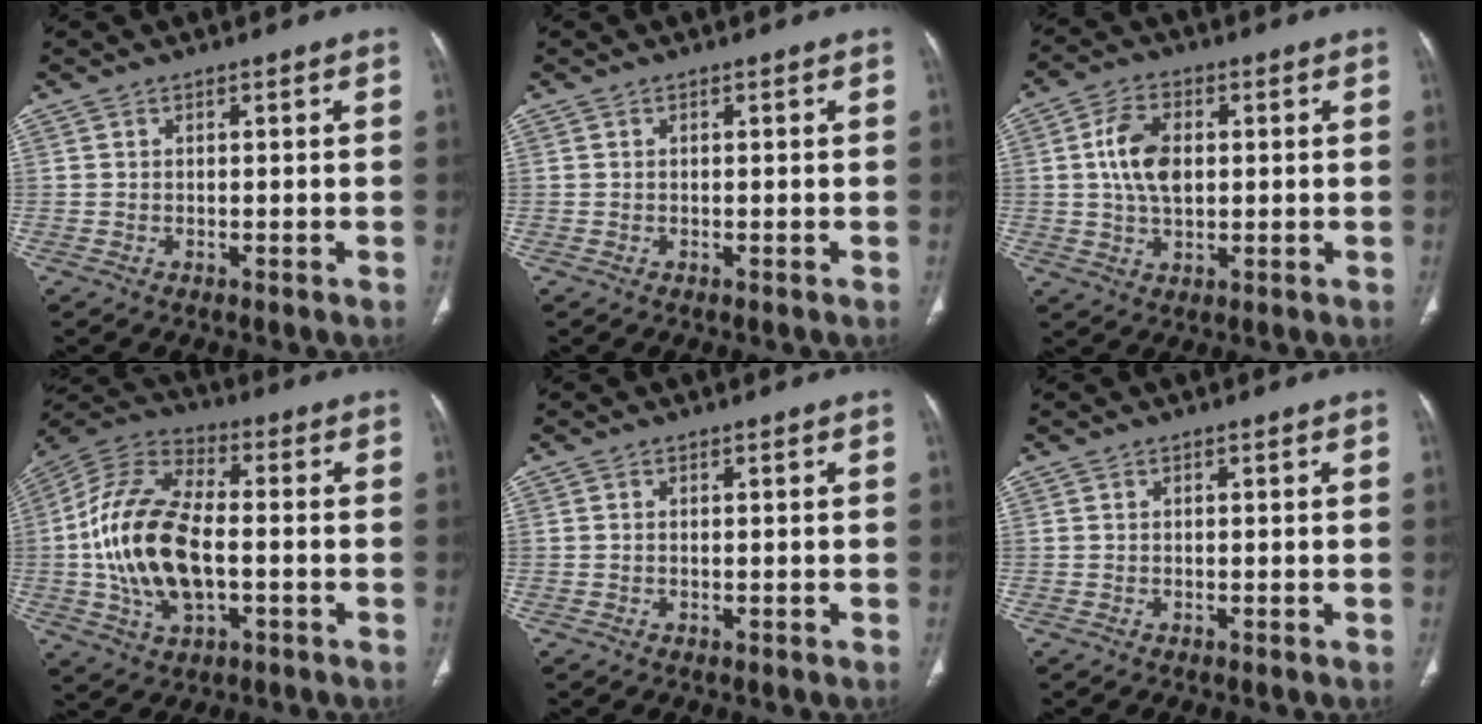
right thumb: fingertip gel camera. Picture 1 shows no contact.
{"total": 0.0}
{"total": 8.3, "force": [1.0, 5.2, 6.5], "torque": [-0.113, 0.002, 0.017]}
{"total": 18.6, "force": [-2.0, 10.0, 15.5], "torque": [-0.310, 0.024, -0.038]}
{"total": 0.0}
{"total": 0.0}